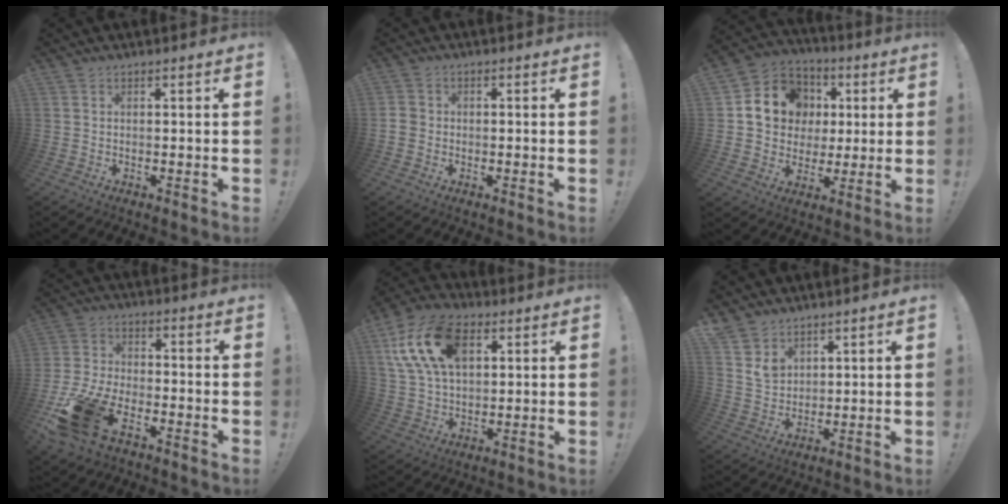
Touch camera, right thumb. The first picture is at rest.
{"total": 2.7, "force": [-1.1, 2.2, 1.1], "torque": [-0.016, 0.009, -0.019]}
{"total": 14.7, "force": [3.4, 13.0, 5.8], "torque": [-0.070, -0.003, 0.080]}
{"total": 16.9, "force": [-9.1, 8.8, 11.2], "torque": [-0.229, 0.048, -0.156]}
{"total": 18.8, "force": [6.9, 11.7, 12.9], "torque": [-0.235, -0.010, 0.126]}
{"total": 7.3, "force": [5.0, 5.1, 1.4], "torque": [-0.021, -0.038, 0.100]}